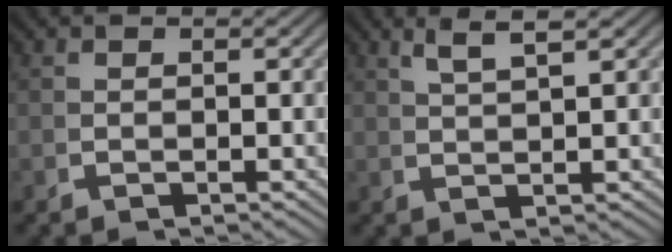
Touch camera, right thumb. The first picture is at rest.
{"total": 3.6, "force": [3.0, 0.0, 2.1], "torque": [-0.023, 0.016, 0.056]}